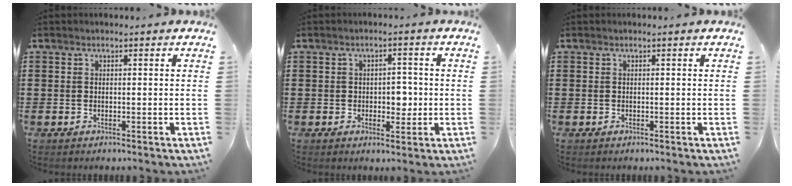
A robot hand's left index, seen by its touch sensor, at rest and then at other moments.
{"total": 3.5, "force": [-0.3, 2.2, 2.7], "torque": [-0.039, 0.000, -0.012]}
{"total": 0.0}